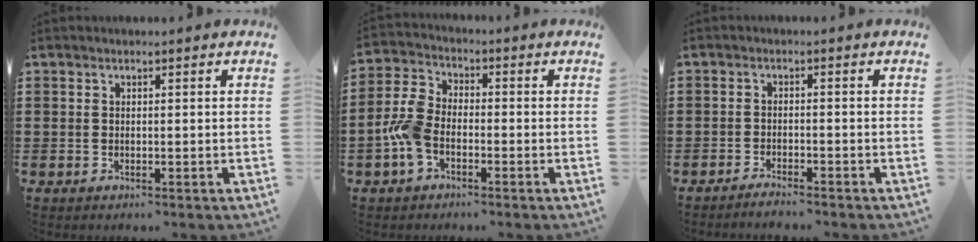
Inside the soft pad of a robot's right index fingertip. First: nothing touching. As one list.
[{"total": 6.2, "force": [-2.2, 3.6, 4.5], "torque": [-0.121, 0.001, -0.051]}, {"total": 1.8, "force": [-1.8, 0.0, 0.2], "torque": [-0.008, 0.005, -0.035]}]